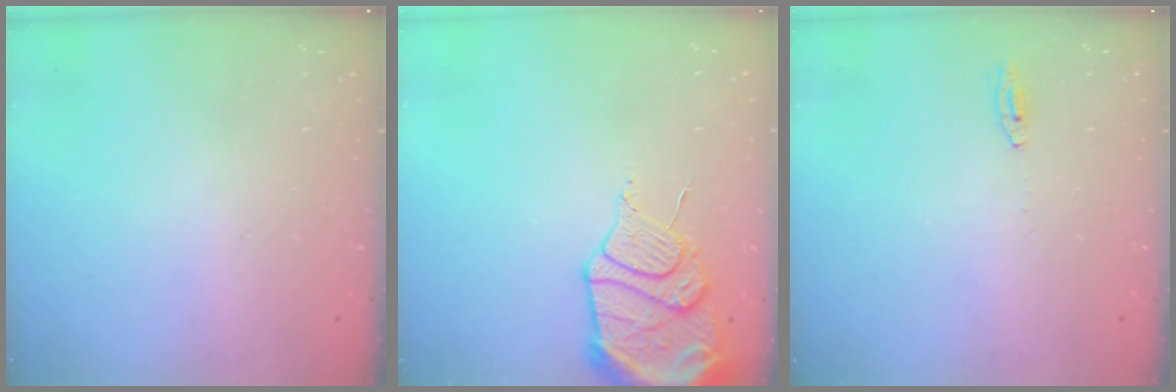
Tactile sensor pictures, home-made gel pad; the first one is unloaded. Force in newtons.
{"total": 13.5, "press": 13.4, "slide": 1.0}
{"total": 2.0, "press": 2.0, "slide": 0.2}